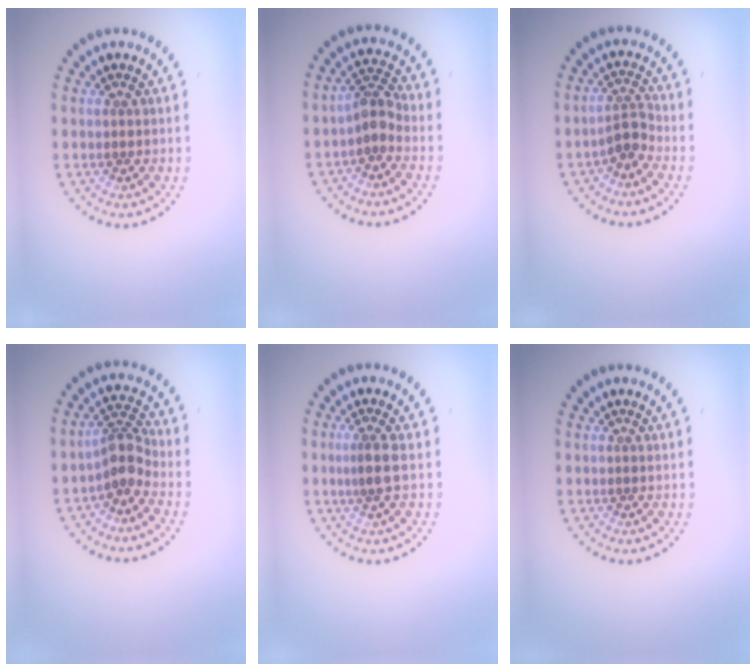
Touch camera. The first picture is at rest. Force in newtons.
{"total": 2.3, "press": 1.8, "slide": 1.4}
{"total": 2.0, "press": 1.5, "slide": 1.3}
{"total": 2.7, "press": 2.0, "slide": 1.8}
{"total": 2.1, "press": 1.6, "slide": 1.3}
{"total": 0.0}